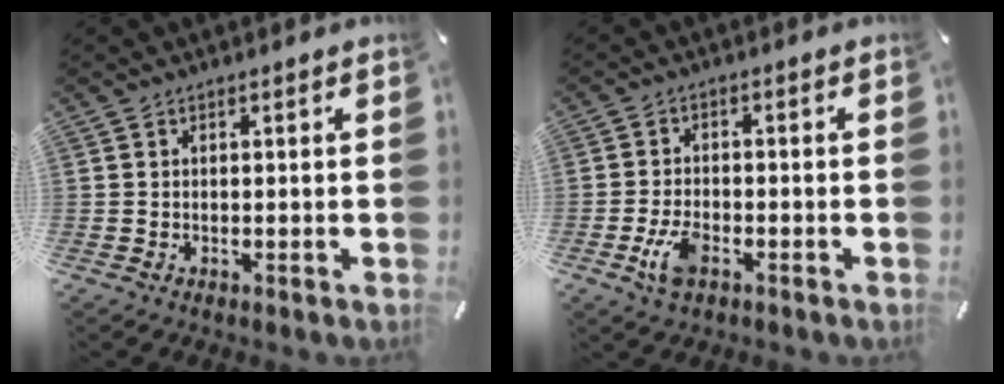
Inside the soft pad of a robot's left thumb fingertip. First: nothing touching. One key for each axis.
{"total": 6.1, "fx": -2.6, "fy": 3.3, "fz": 4.4, "tx": -0.103, "ty": 0.004, "tz": -0.052}